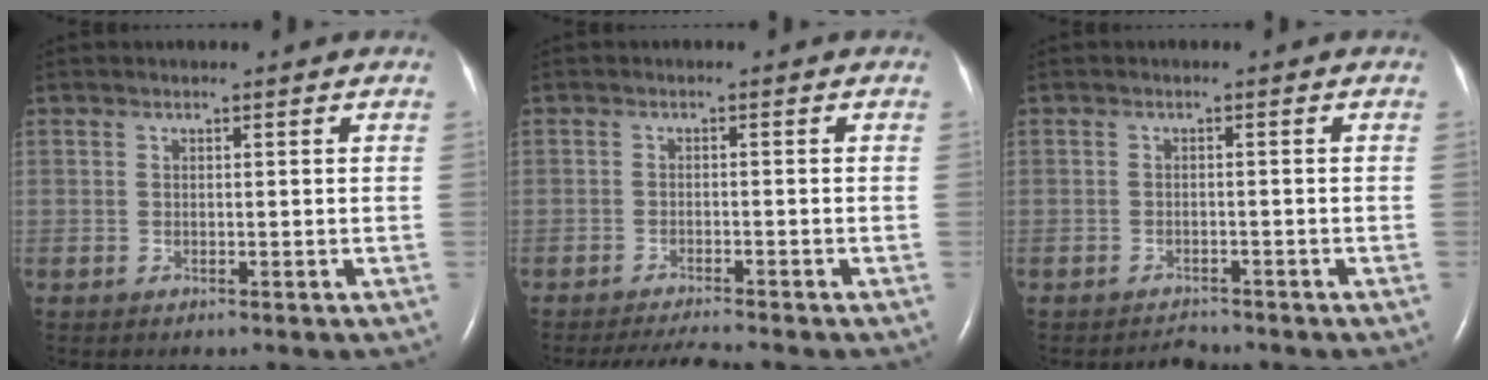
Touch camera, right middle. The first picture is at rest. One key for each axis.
{"total": 4.2, "fx": -3.9, "fy": -0.8, "fz": 1.3, "tx": -0.029, "ty": -0.018, "tz": -0.065}
{"total": 1.5, "fx": -1.5, "fy": 0.2, "fz": -0.2, "tx": -0.001, "ty": -0.008, "tz": -0.021}